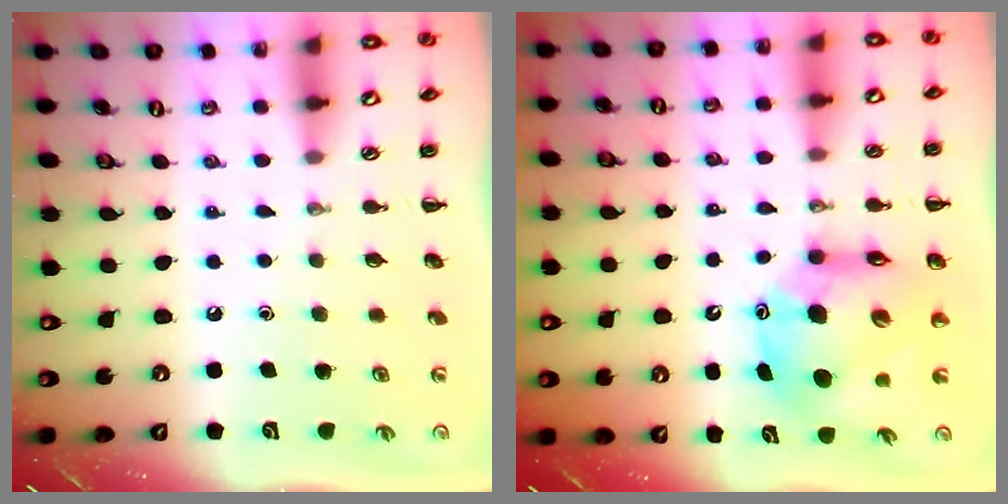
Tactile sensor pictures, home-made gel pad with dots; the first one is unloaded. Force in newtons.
{"total": 13.1, "press": 12.5, "slide": 3.8}